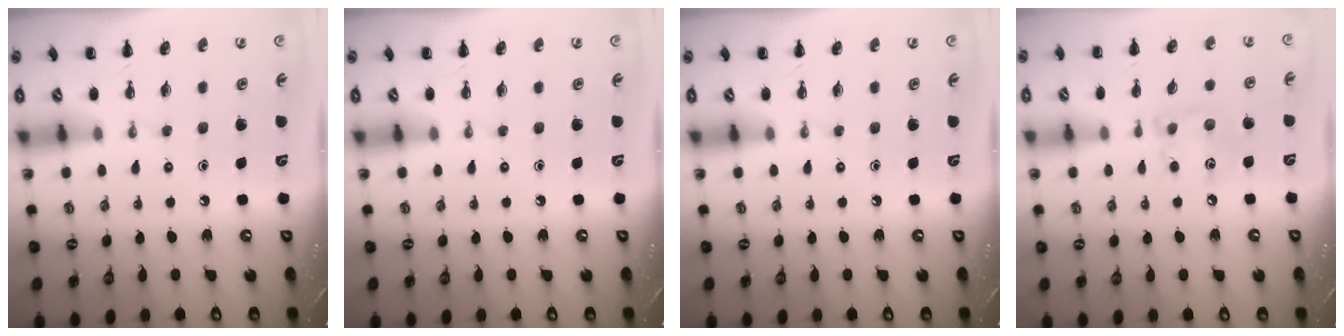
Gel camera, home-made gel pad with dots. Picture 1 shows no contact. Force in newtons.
{"total": 0.0}
{"total": 0.0}
{"total": 6.4, "press": 6.4, "slide": 0.3}